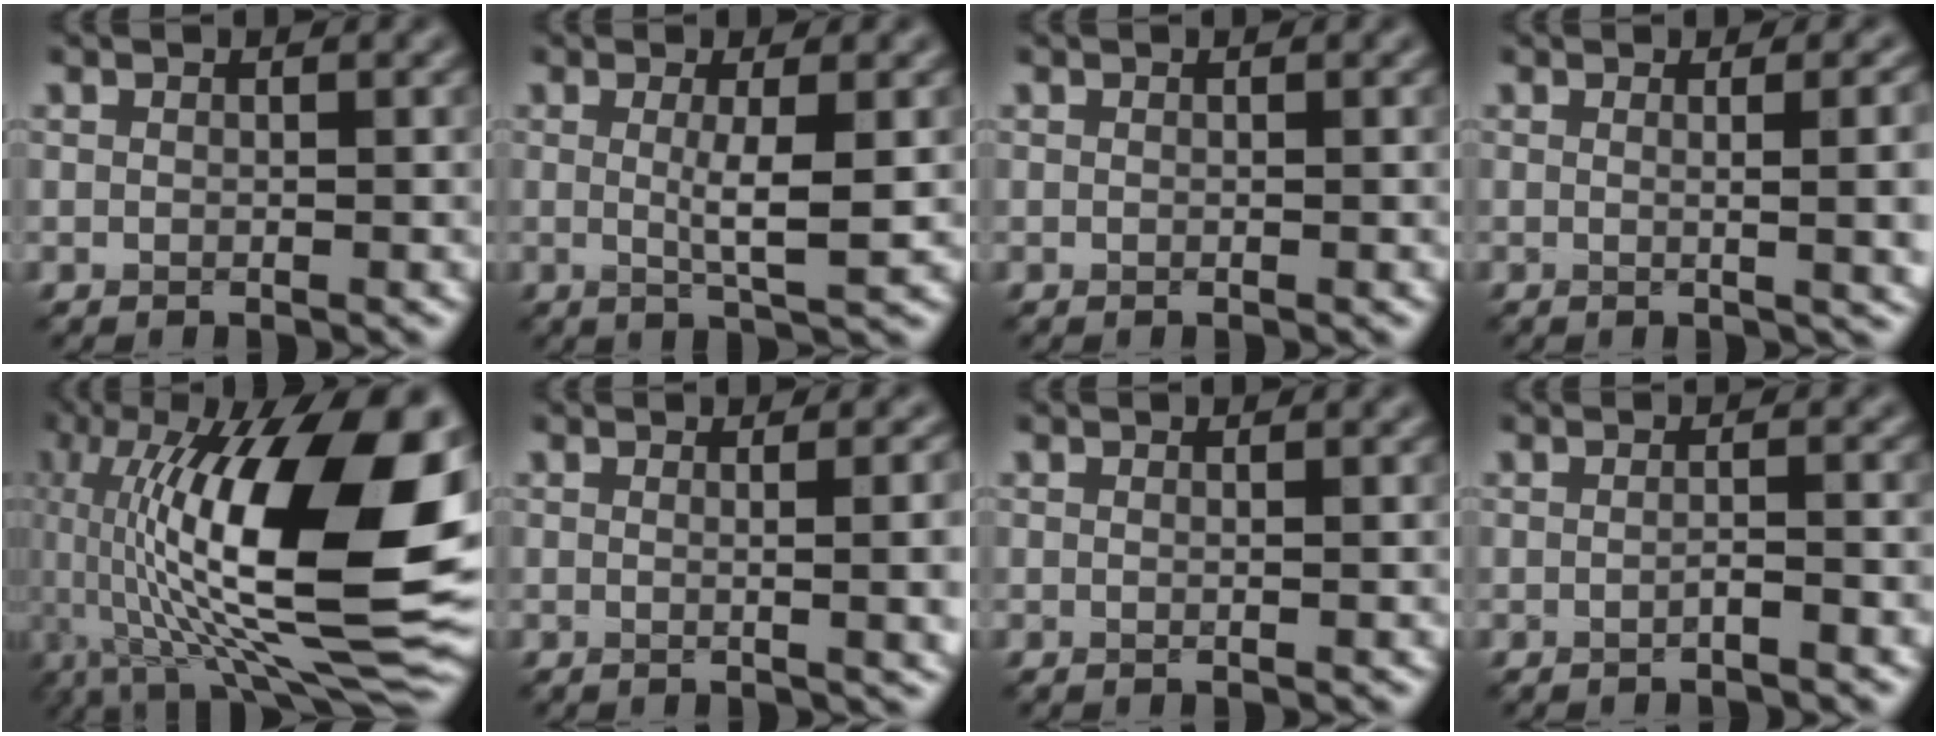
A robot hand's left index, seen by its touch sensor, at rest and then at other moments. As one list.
[{"total": 3.3, "force": [0.2, 0.5, 3.3], "torque": [-0.055, -0.006, 0.002]}, {"total": 0.0}, {"total": 7.2, "force": [0.5, 3.0, 6.5], "torque": [-0.028, 0.016, 0.004]}, {"total": 19.1, "force": [1.3, 7.3, 17.6], "torque": [-0.290, 0.031, 0.016]}, {"total": 6.4, "force": [0.2, 2.7, 5.8], "torque": [-0.025, 0.015, 0.001]}, {"total": 0.7, "force": [0.1, 0.3, 0.6], "torque": [-0.004, -0.001, -0.004]}, {"total": 1.3, "force": [-0.6, 0.3, 1.2], "torque": [-0.014, 0.002, -0.014]}]